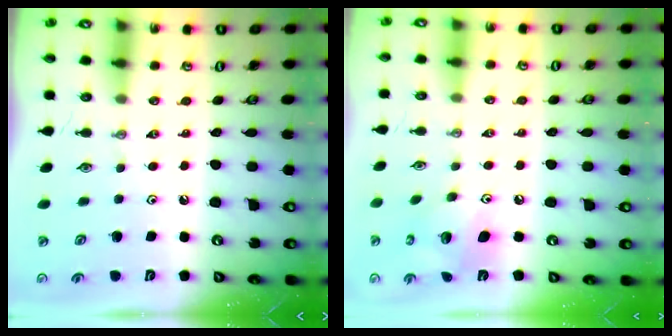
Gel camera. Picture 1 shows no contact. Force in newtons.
{"total": 10.8, "press": 10.7, "slide": 1.0}